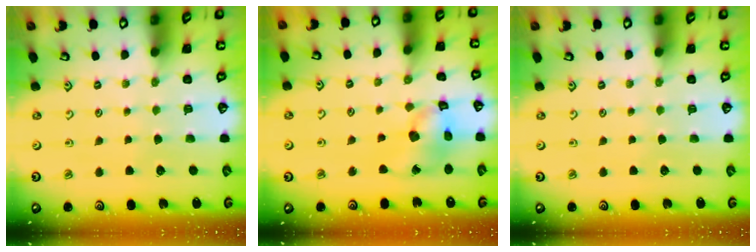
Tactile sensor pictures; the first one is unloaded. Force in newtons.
{"total": 13.1, "press": 12.9, "slide": 1.9}
{"total": 0.0}